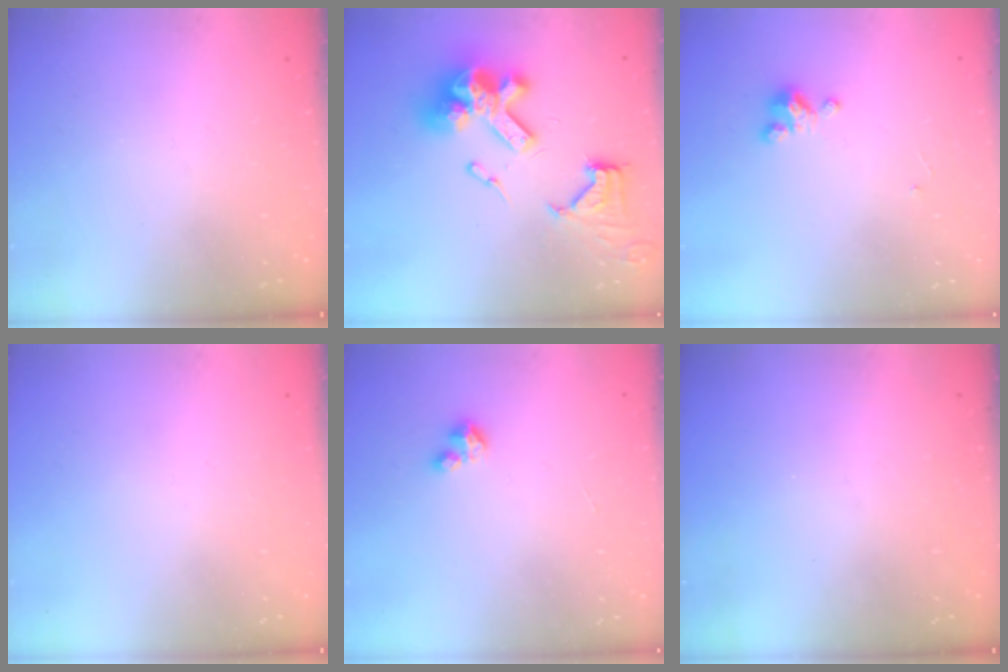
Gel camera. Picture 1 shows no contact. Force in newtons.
{"total": 20.4, "press": 20.3, "slide": 2.1}
{"total": 2.7, "press": 2.7, "slide": 0.3}
{"total": 0.0}
{"total": 2.7, "press": 2.7, "slide": 0.3}
{"total": 0.0}